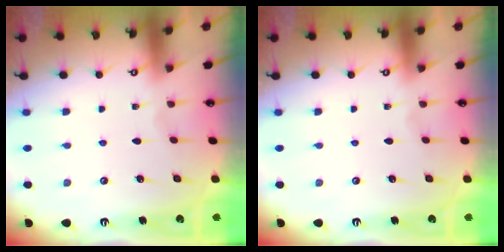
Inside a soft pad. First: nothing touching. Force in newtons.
{"total": 0.0}